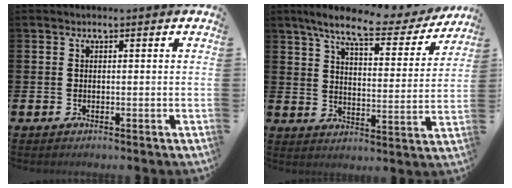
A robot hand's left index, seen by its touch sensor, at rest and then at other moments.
{"total": 8.7, "force": [7.4, 1.7, 4.2], "torque": [-0.096, -0.040, 0.123]}